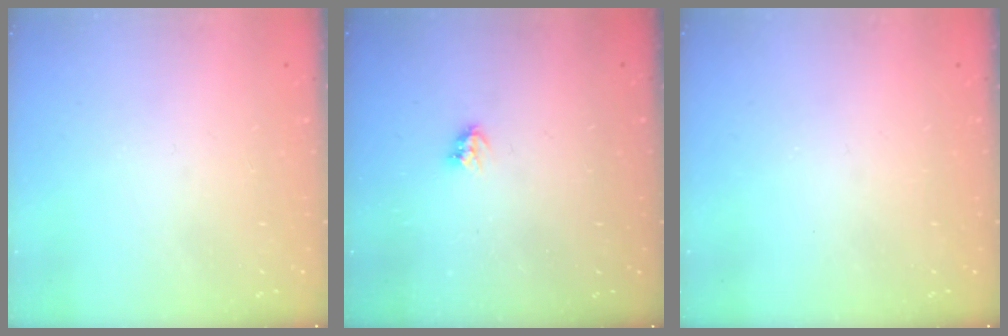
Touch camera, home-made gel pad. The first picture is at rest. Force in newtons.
{"total": 3.5, "press": 3.4, "slide": 0.5}
{"total": 0.0}